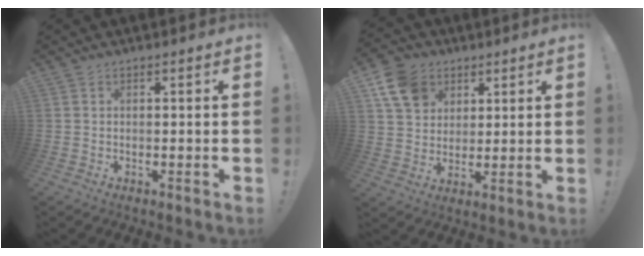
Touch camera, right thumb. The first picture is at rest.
{"total": 12.3, "force": [6.0, 9.5, 5.0], "torque": [-0.078, -0.021, 0.120]}